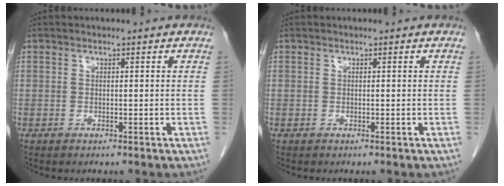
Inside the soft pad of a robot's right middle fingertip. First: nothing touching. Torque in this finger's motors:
{"motor_torque": [-0.13, -0.13, -0.02, -0.01]}